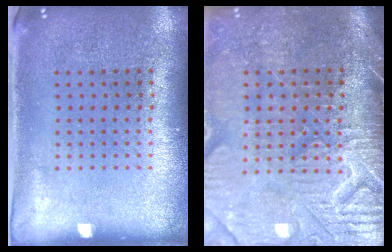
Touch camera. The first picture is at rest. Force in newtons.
{"total": 4.4, "press": 4.0, "slide": 2.0}